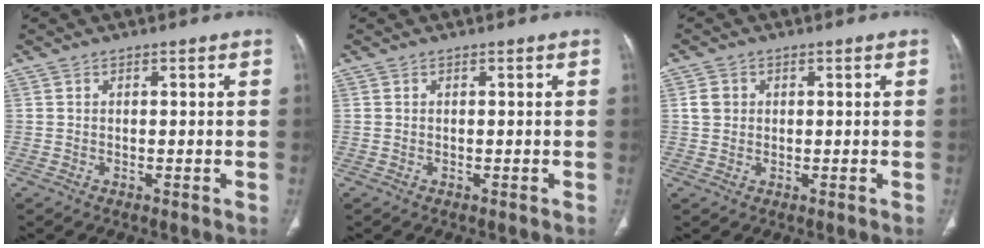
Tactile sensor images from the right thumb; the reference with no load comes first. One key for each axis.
{"total": 0.0}
{"total": 2.7, "fx": 0.5, "fy": 2.4, "fz": 1.1, "tx": -0.010, "ty": 0.004, "tz": 0.011}